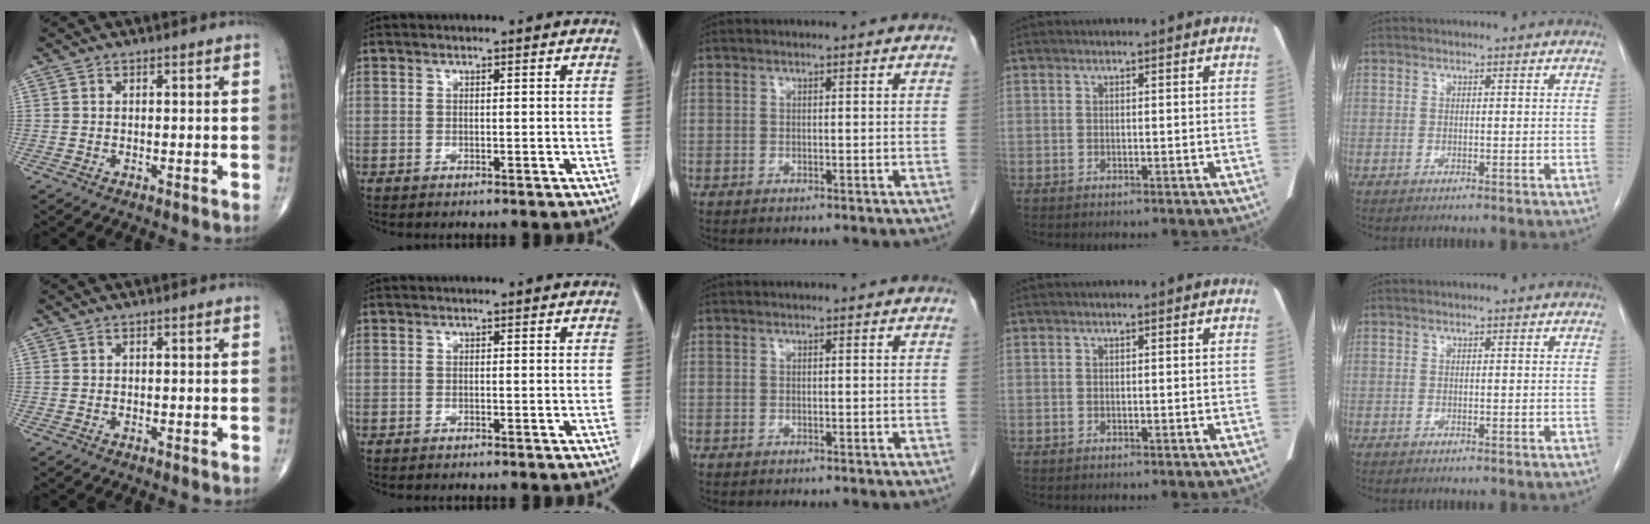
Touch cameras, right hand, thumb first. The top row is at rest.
{}